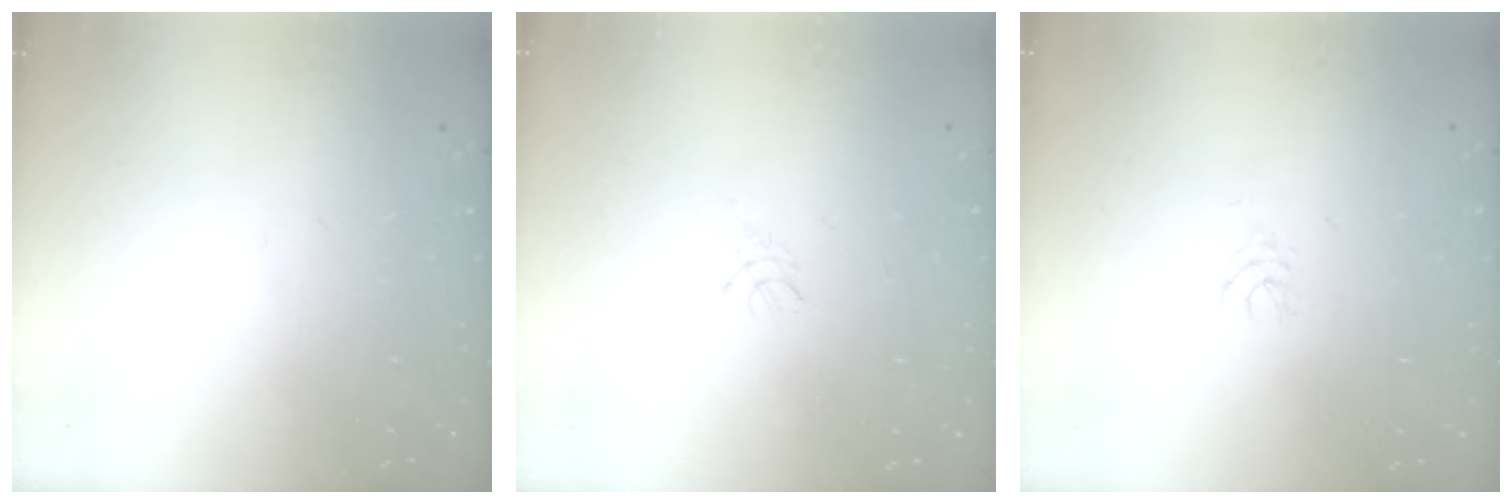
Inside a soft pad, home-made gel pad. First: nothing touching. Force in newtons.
{"total": 3.0, "press": 2.9, "slide": 0.6}
{"total": 2.5, "press": 2.4, "slide": 0.4}